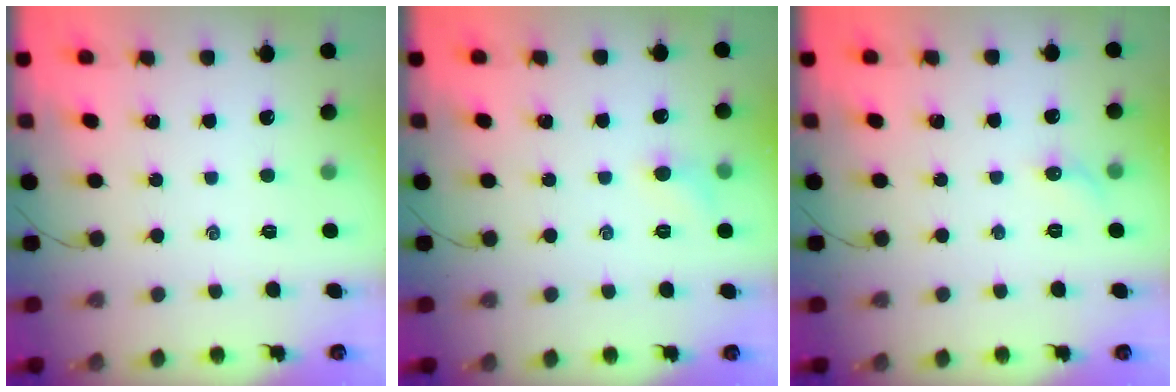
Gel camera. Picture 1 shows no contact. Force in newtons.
{"total": 5.2, "press": 5.0, "slide": 1.5}
{"total": 4.4, "press": 4.2, "slide": 1.2}